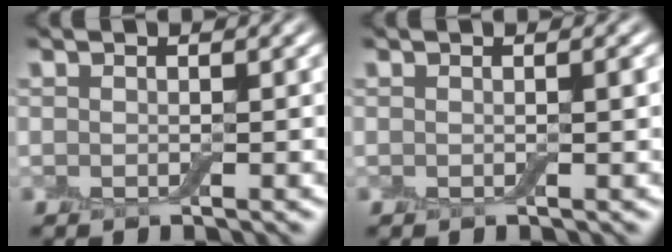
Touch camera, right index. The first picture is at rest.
{"total": 0.5, "force": [0.1, 0.0, 0.5], "torque": [-0.006, 0.000, 0.000]}